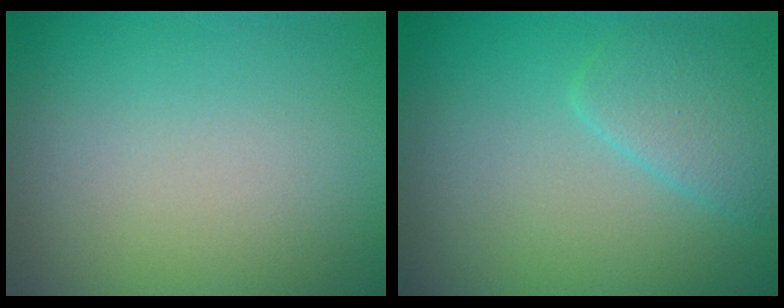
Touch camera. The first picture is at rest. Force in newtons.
{"total": 2.8, "press": 2.8, "slide": 0.2}